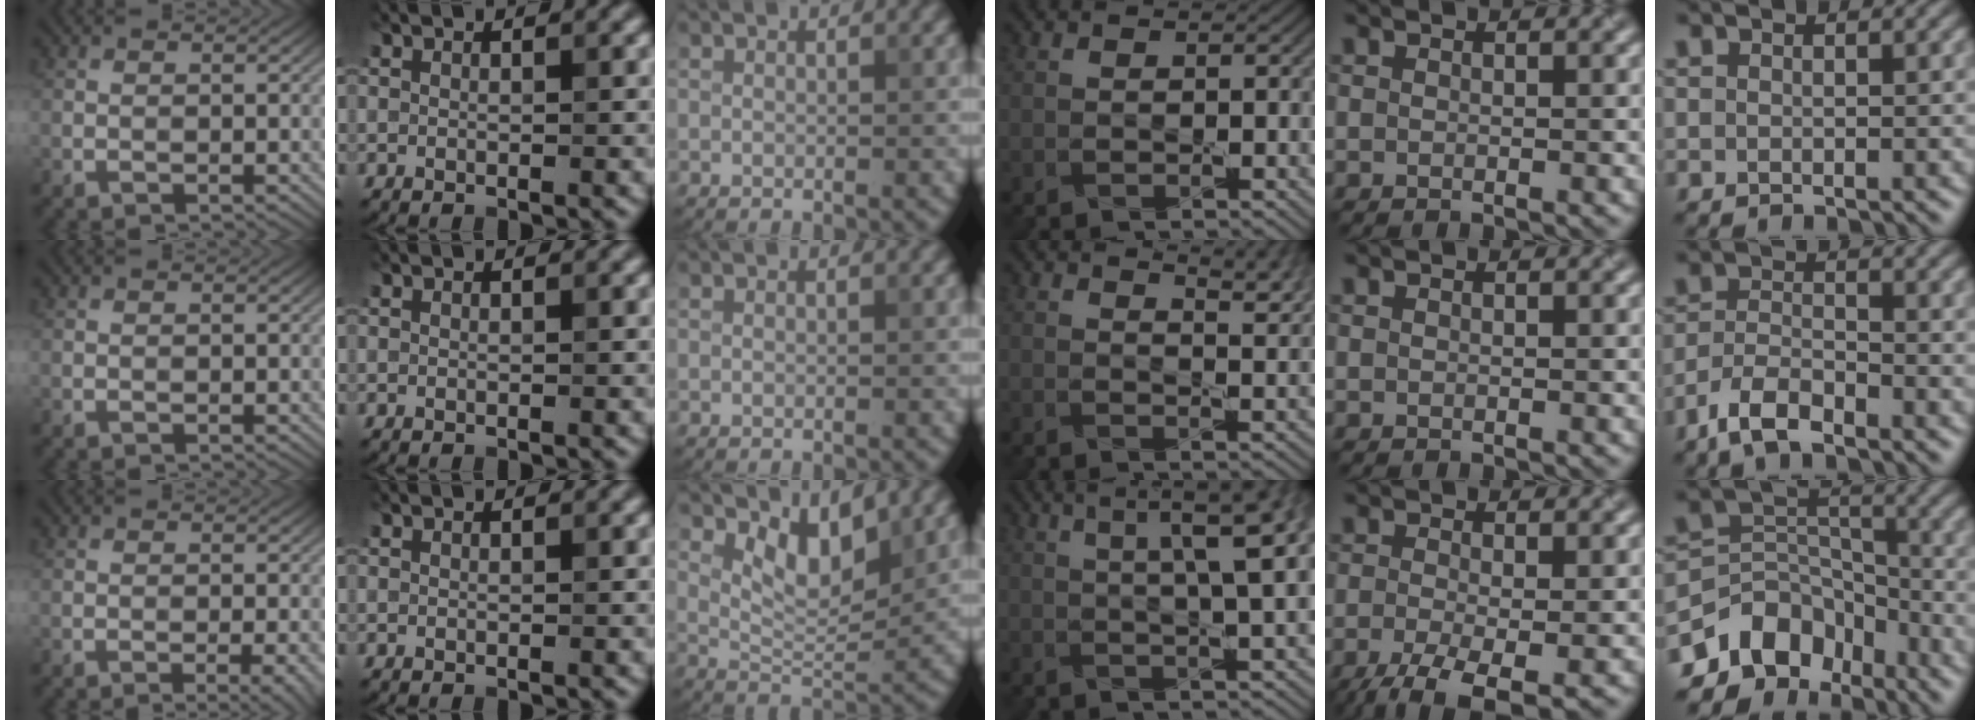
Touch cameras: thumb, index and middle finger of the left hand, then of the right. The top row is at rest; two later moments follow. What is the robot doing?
{"motion": "pour", "object": "sugar"}